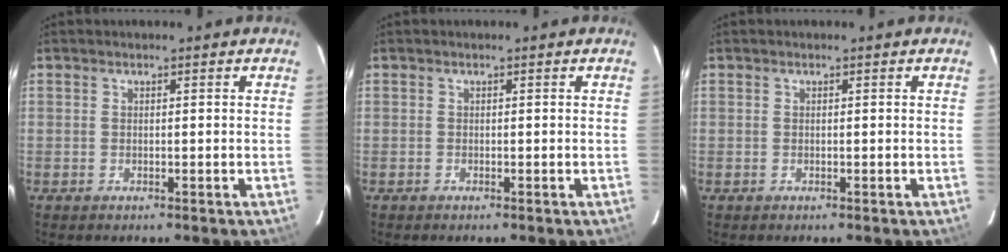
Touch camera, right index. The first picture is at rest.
{"total": 0.0}
{"total": 0.0}